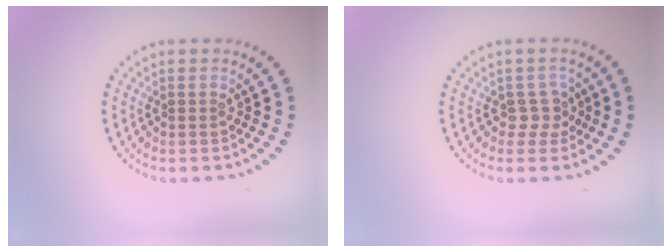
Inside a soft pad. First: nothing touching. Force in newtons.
{"total": 1.6, "press": 1.3, "slide": 1.0}